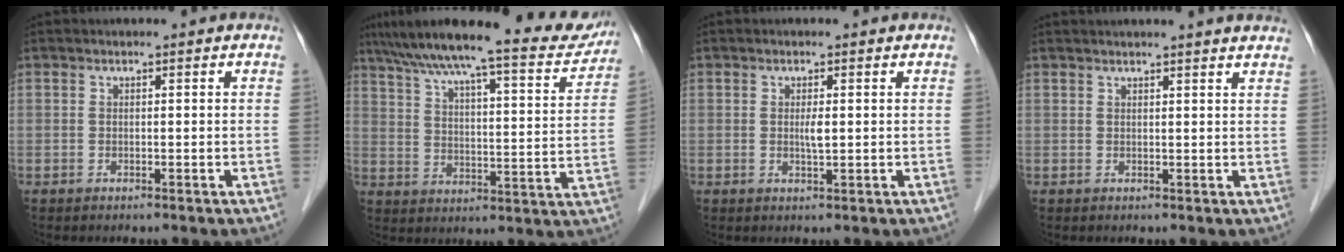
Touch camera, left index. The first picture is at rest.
{"total": 21.7, "force": [18.9, 2.6, 10.4], "torque": [-0.163, -0.012, 0.256]}
{"total": 1.6, "force": [-0.1, 0.2, 1.6], "torque": [-0.032, -0.006, -0.001]}
{"total": 7.6, "force": [7.1, -0.4, 2.9], "torque": [-0.036, 0.013, 0.065]}